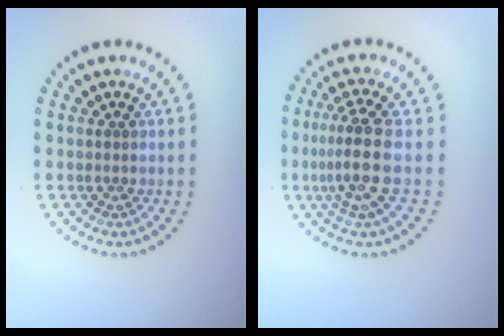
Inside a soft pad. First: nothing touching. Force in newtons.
{"total": 3.8, "press": 2.9, "slide": 2.4}